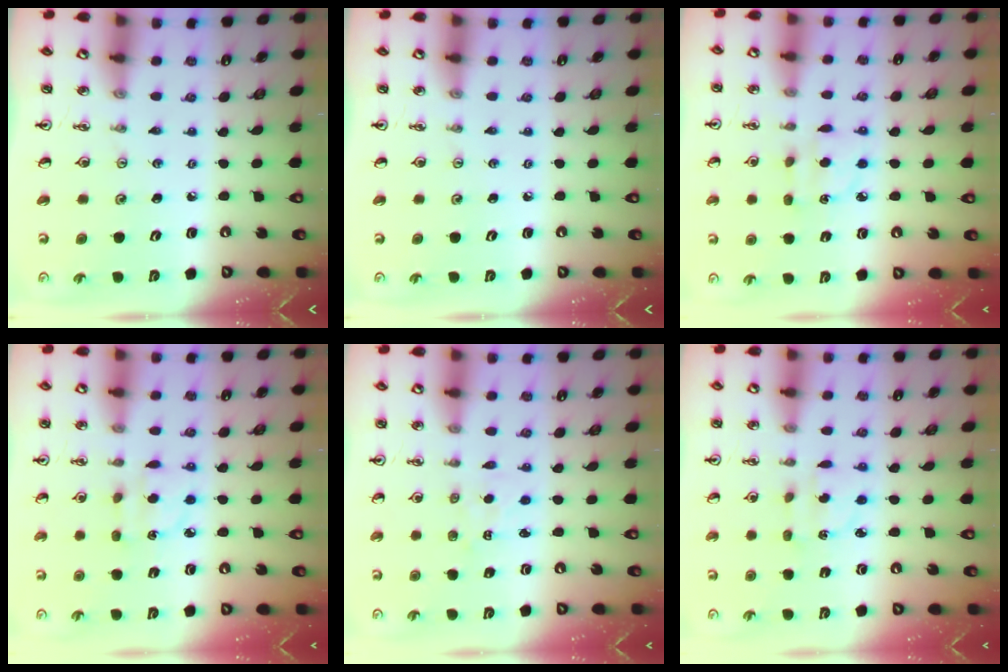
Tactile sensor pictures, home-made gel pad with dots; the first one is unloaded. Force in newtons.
{"total": 0.0}
{"total": 4.3, "press": 4.3, "slide": 0.4}
{"total": 4.3, "press": 4.3, "slide": 0.4}
{"total": 1.3, "press": 1.3, "slide": 0.2}
{"total": 2.2, "press": 2.2, "slide": 0.6}